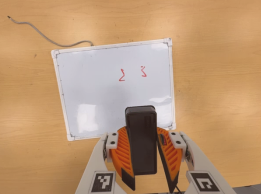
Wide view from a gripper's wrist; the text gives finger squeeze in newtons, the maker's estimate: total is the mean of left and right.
{"total": 9.7, "left": 9.3, "right": 10.0}